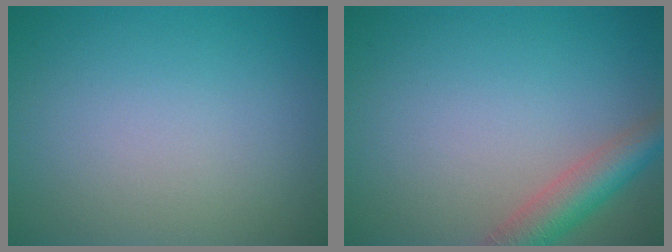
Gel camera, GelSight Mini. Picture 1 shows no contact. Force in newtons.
{"total": 4.3, "press": 4.2, "slide": 0.2}